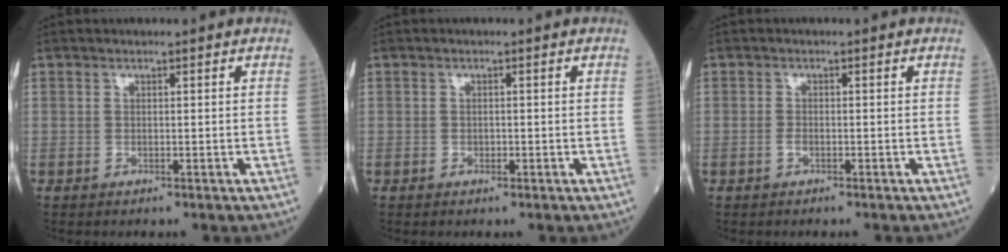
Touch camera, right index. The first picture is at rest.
{"total": 0.8, "force": [-0.4, 0.4, 0.5], "torque": [-0.011, 0.001, -0.004]}
{"total": 0.9, "force": [-0.6, 0.3, 0.7], "torque": [-0.017, 0.001, -0.011]}